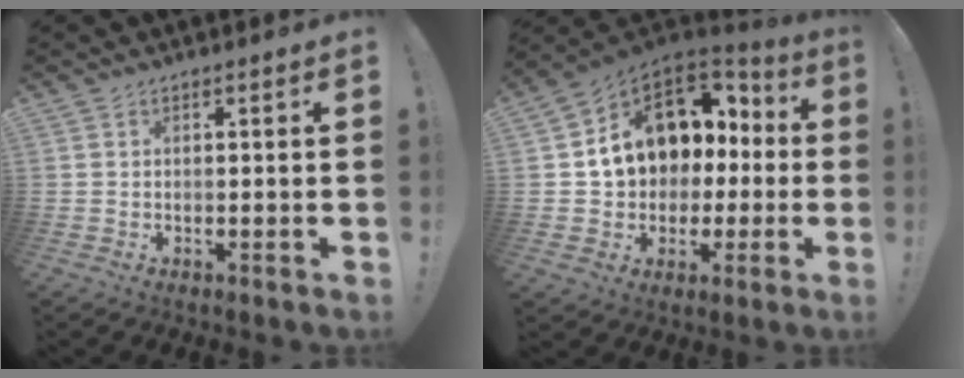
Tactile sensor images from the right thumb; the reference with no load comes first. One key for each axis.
{"total": 13.8, "fx": 4.1, "fy": 11.2, "fz": 6.9, "tx": -0.103, "ty": -0.019, "tz": 0.091}